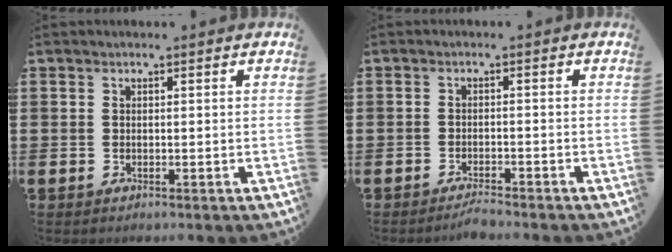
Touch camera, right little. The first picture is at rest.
{"total": 1.6, "force": [-1.5, -0.1, 0.5], "torque": [-0.009, 0.002, -0.029]}